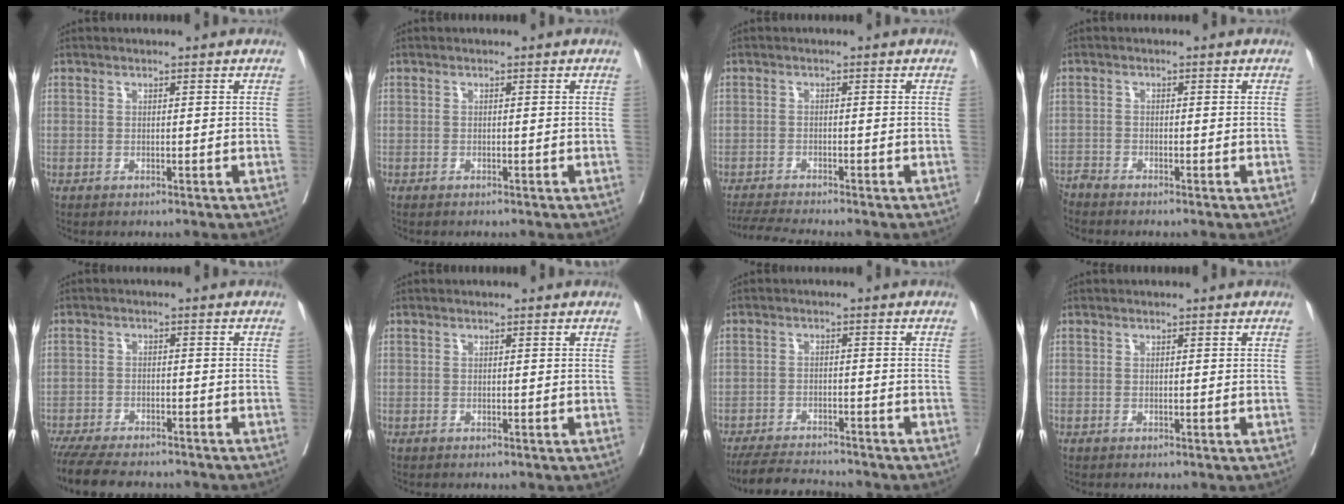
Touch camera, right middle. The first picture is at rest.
{"total": 0.7, "force": [-0.6, 0.1, 0.3], "torque": [-0.009, -0.003, -0.008]}
{"total": 4.6, "force": [-4.2, -1.1, 1.5], "torque": [-0.025, -0.019, -0.075]}
{"total": 2.4, "force": [-2.3, -0.6, 0.1], "torque": [-0.001, -0.008, -0.048]}
{"total": 13.7, "force": [-11.9, 3.3, 5.8], "torque": [-0.114, -0.018, -0.171]}
{"total": 0.0}
{"total": 8.2, "force": [-7.9, 0.9, 2.4], "torque": [-0.036, -0.009, -0.127]}
{"total": 0.0}